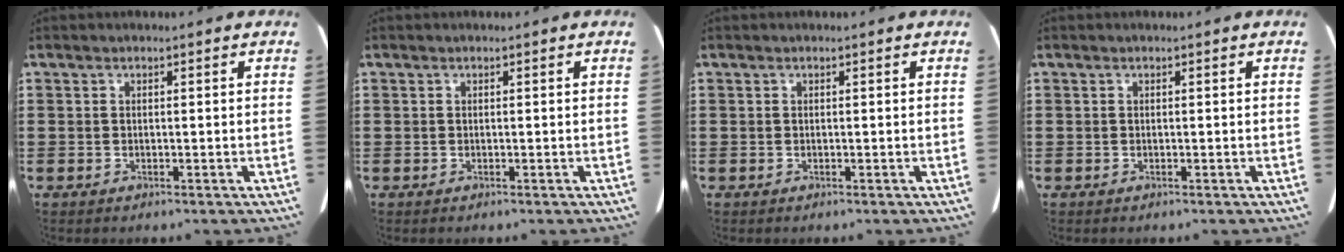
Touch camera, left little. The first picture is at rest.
{"total": 0.0}
{"total": 0.0}
{"total": 0.0}